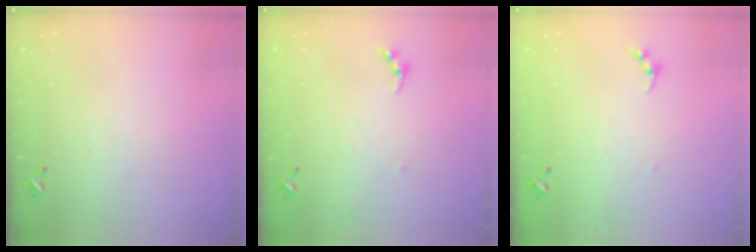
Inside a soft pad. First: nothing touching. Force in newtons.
{"total": 4.5, "press": 4.5, "slide": 0.5}
{"total": 5.3, "press": 5.2, "slide": 0.6}